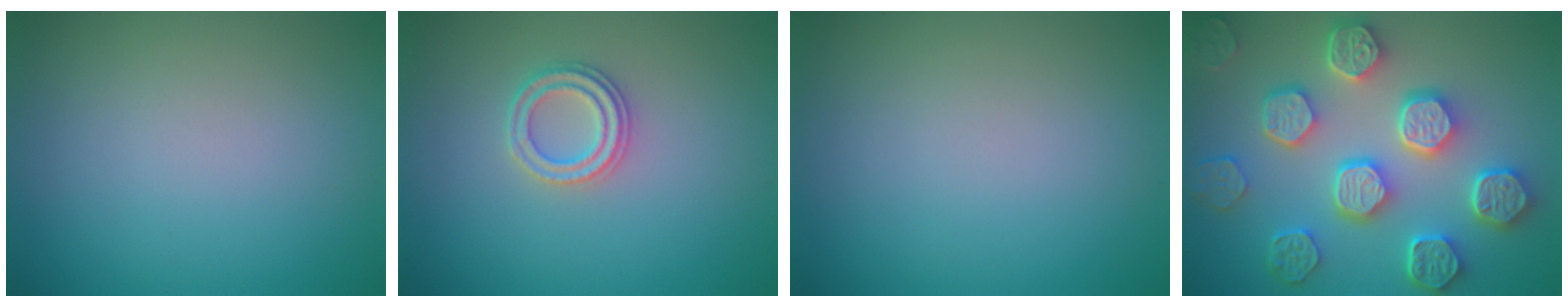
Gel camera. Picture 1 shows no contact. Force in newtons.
{"total": 2.3, "press": 2.2, "slide": 0.5}
{"total": 0.0}
{"total": 8.0, "press": 6.4, "slide": 4.8}